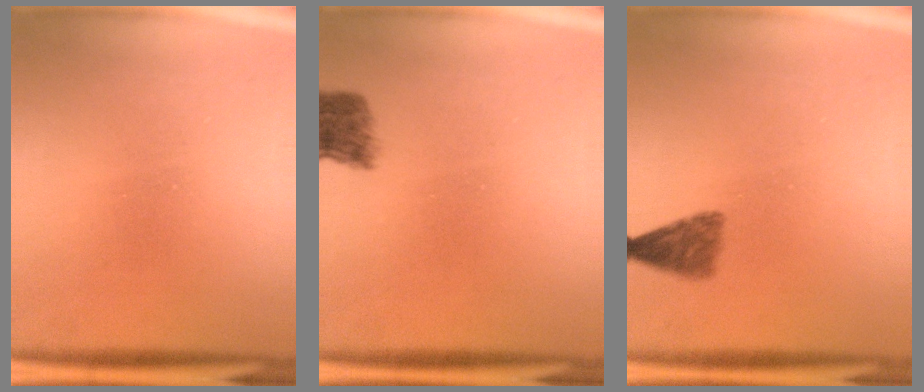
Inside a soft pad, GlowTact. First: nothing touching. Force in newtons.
{"total": 4.3}
{"total": 3.4}